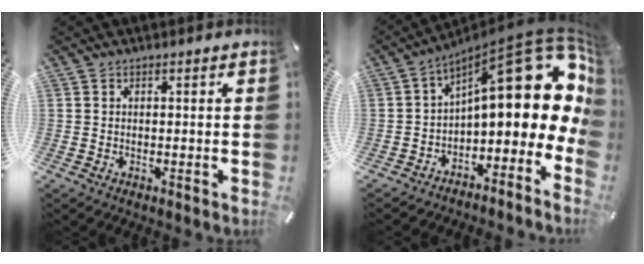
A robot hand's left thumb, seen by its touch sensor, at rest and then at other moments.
{"total": 21.8, "force": [8.3, 10.2, 17.4], "torque": [-0.212, -0.071, 0.135]}